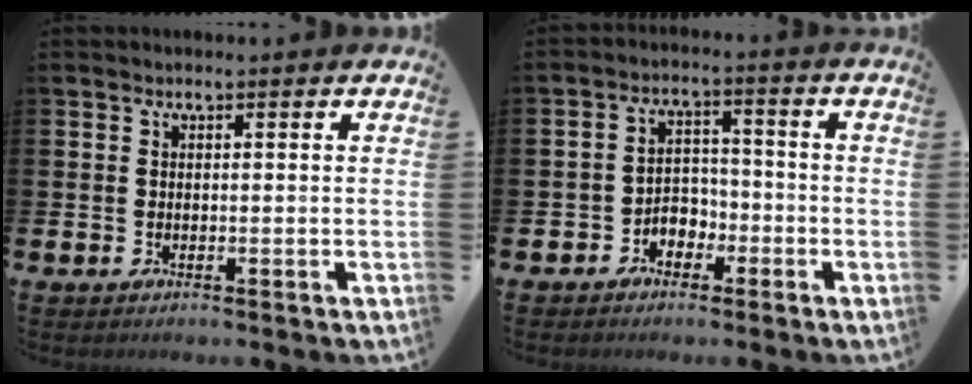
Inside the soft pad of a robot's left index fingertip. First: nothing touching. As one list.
[{"total": 3.0, "force": [-2.1, 2.1, 0.6], "torque": [-0.028, 0.007, -0.048]}]